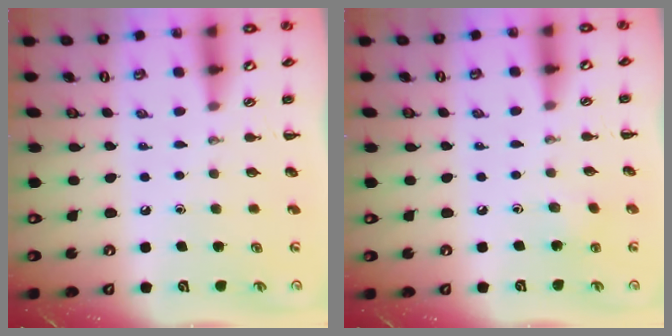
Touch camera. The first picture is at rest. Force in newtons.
{"total": 2.4, "press": 2.4, "slide": 0.4}